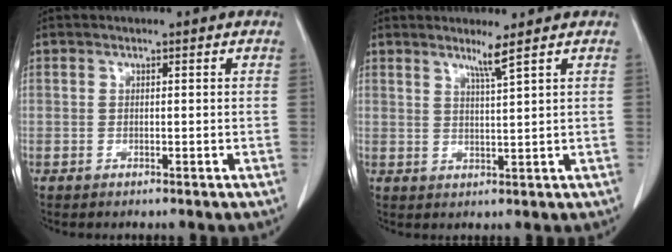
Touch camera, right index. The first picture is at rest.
{"total": 2.7, "force": [1.9, -1.1, 1.6], "torque": [-0.032, -0.013, 0.039]}